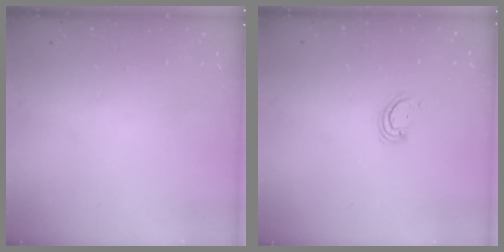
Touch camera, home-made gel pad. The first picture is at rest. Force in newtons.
{"total": 3.7, "press": 3.7, "slide": 0.3}